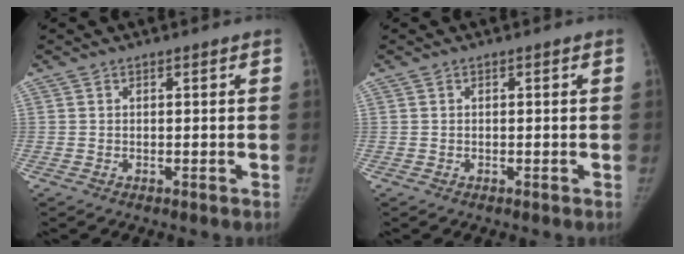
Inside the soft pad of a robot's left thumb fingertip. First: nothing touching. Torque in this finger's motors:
{"motor_torque": [0.01, -0.12, 0.24, -0.53, 0.03]}